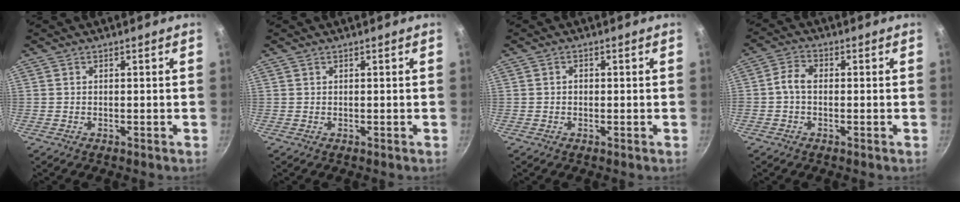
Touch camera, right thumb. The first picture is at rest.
{"total": 0.0}
{"total": 1.2, "force": [0.0, 1.0, 0.6], "torque": [-0.010, 0.006, -0.001]}
{"total": 3.8, "force": [-0.3, 2.5, 2.8], "torque": [-0.056, 0.017, -0.016]}